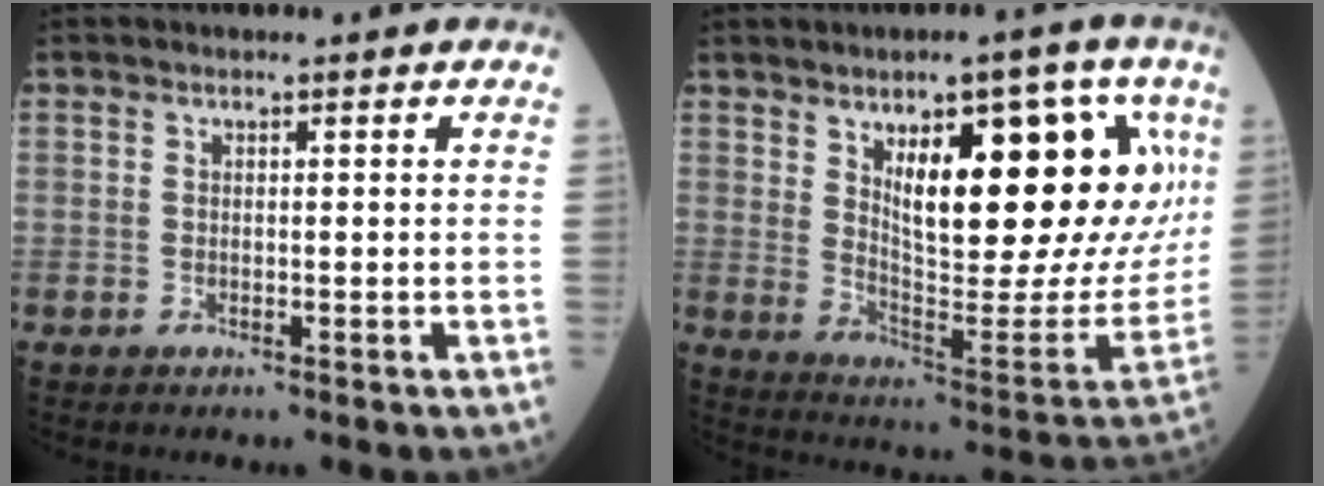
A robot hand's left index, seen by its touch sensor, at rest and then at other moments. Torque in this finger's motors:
{"motor_torque": [1.12, -1.02, 1.05, 0.21]}